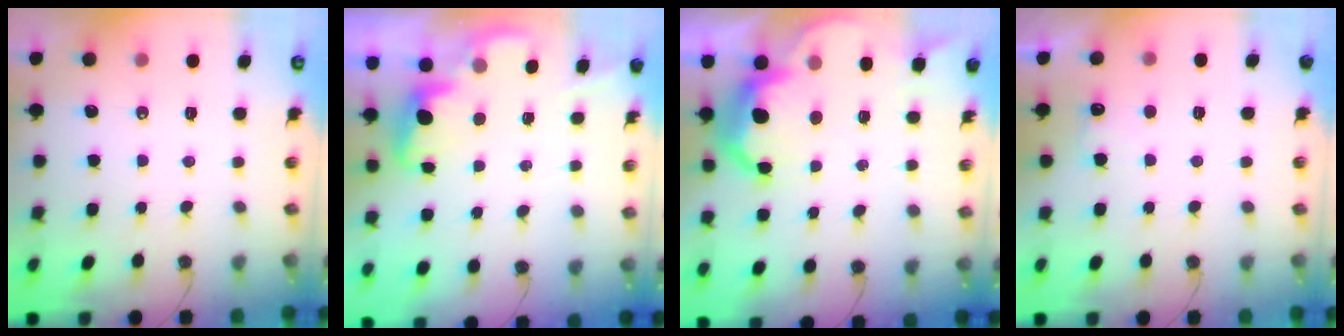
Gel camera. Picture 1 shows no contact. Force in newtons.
{"total": 2.5, "press": 2.4, "slide": 0.7}
{"total": 9.3, "press": 9.3, "slide": 0.6}
{"total": 6.0, "press": 5.9, "slide": 1.2}